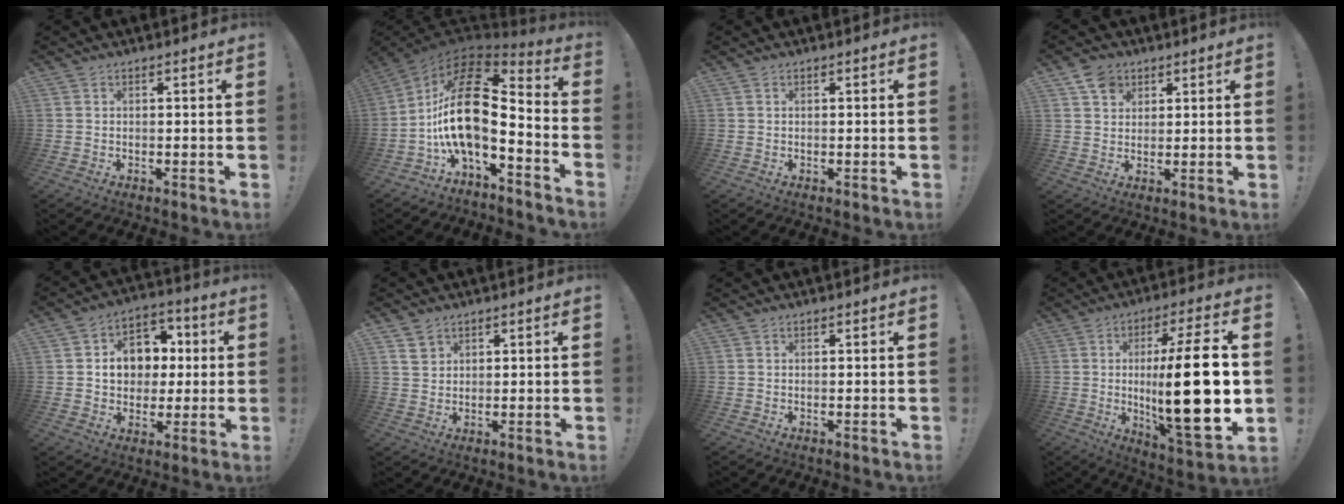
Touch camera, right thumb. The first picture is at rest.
{"total": 19.2, "force": [0.4, 7.6, 17.6], "torque": [-0.344, -0.009, 0.003]}
{"total": 0.0}
{"total": 6.2, "force": [3.6, 4.8, 1.5], "torque": [-0.024, -0.013, 0.068]}
{"total": 11.2, "force": [1.2, 9.8, 5.4], "torque": [-0.078, 0.003, 0.034]}
{"total": 3.6, "force": [2.5, 2.4, 0.9], "torque": [-0.001, -0.016, 0.044]}
{"total": 0.0}
{"total": 23.8, "force": [0.3, 5.1, 23.3], "torque": [-0.393, -0.025, 0.000]}